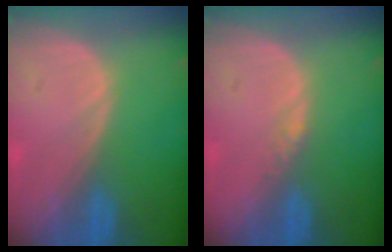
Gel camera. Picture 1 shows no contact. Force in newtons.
{"total": 1.0, "press": 0.8, "slide": 0.6}